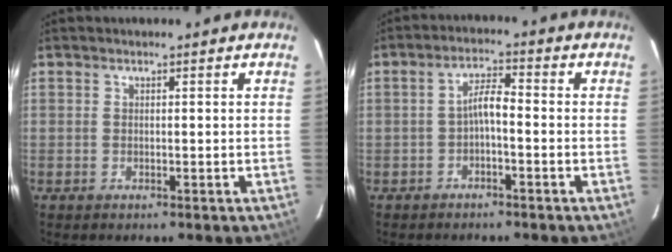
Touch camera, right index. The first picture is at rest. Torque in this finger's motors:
{"motor_torque": [0.75, -0.11, 0.42, 0.09]}